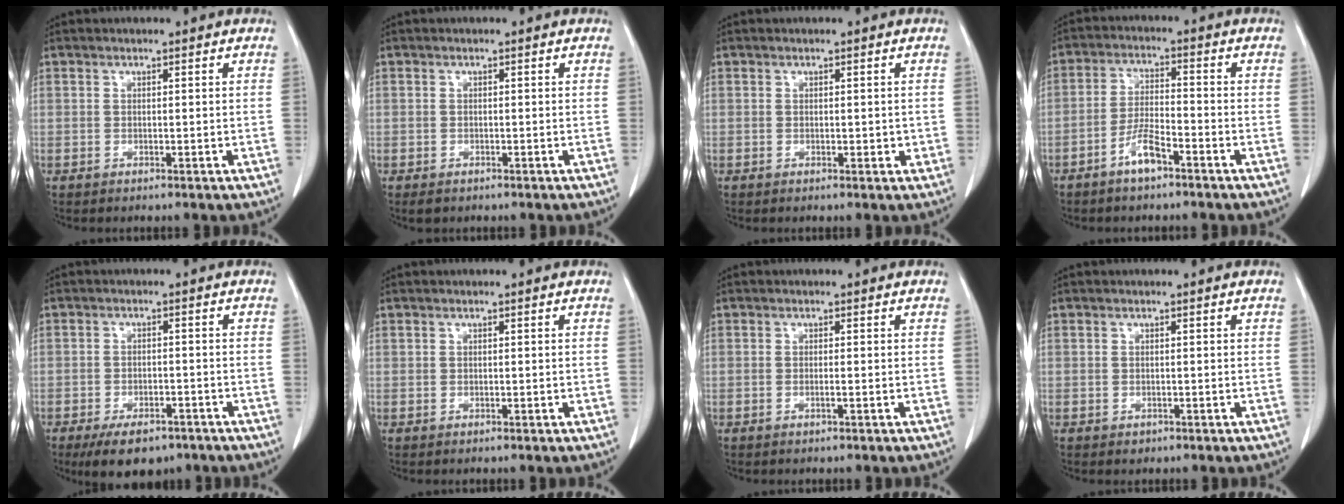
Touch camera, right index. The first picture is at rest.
{"total": 1.4, "force": [-0.7, 1.1, 0.3], "torque": [-0.010, 0.002, -0.004]}
{"total": 1.4, "force": [-0.1, 0.9, 1.1], "torque": [-0.010, 0.000, 0.000]}
{"total": 5.2, "force": [-3.4, 1.1, 3.8], "torque": [-0.082, 0.005, -0.063]}
{"total": 7.5, "force": [-5.4, 3.6, 3.9], "torque": [-0.058, 0.000, -0.081]}
{"total": 0.0}
{"total": 0.6, "force": [-0.3, -0.1, 0.6], "torque": [-0.011, 0.000, -0.004]}
{"total": 0.7, "force": [-0.3, 0.6, 0.1], "torque": [-0.003, 0.003, -0.001]}